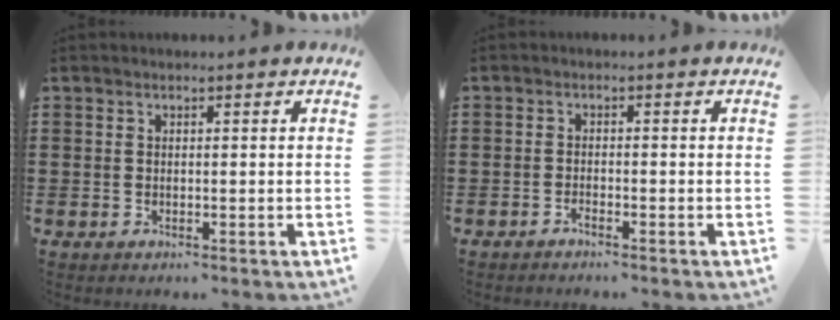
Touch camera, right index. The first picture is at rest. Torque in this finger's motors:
{"motor_torque": [-0.27, 0.88, -0.24, -0.21]}